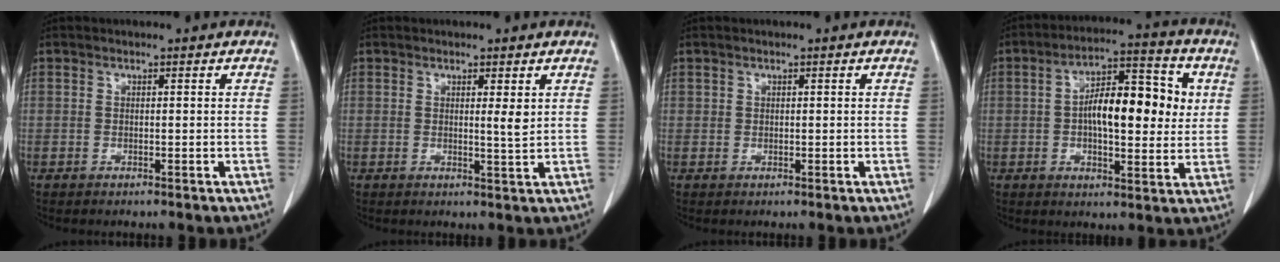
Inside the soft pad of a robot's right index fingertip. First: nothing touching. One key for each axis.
{"total": 2.1, "fx": 0.7, "fy": 0.1, "fz": 2.0, "tx": -0.034, "ty": -0.006, "tz": 0.013}
{"total": 0.5, "fx": 0.3, "fy": 0.5, "fz": 0.1, "tx": 0.007, "ty": 0.001, "tz": 0.002}
{"total": 13.4, "fx": 1.6, "fy": 5.0, "fz": 12.3, "tx": -0.197, "ty": 0.026, "tz": 0.020}